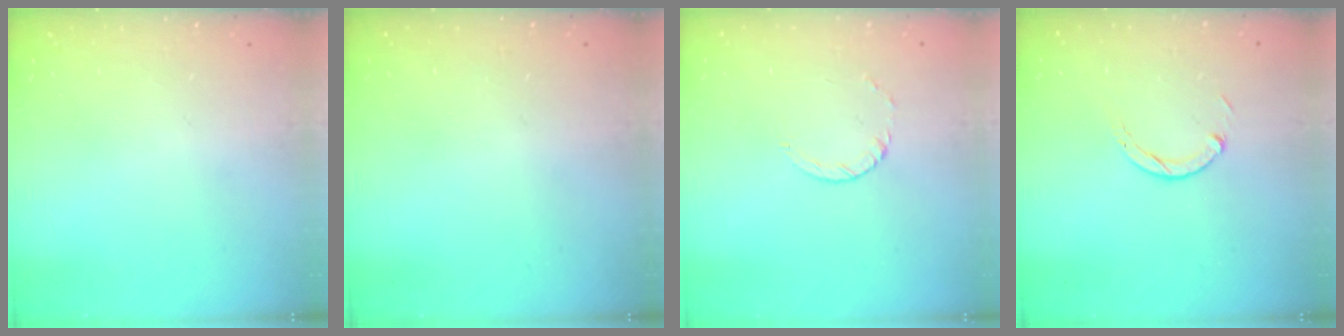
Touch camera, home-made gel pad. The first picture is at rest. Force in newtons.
{"total": 2.4, "press": 2.4, "slide": 0.2}
{"total": 2.4, "press": 2.4, "slide": 0.3}
{"total": 2.9, "press": 2.9, "slide": 0.4}